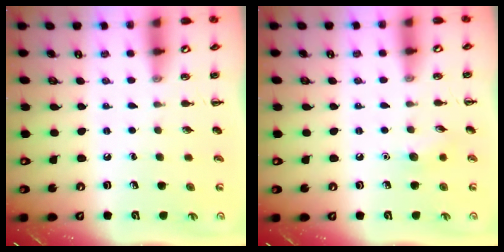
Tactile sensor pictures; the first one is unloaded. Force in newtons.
{"total": 5.9, "press": 5.6, "slide": 1.7}